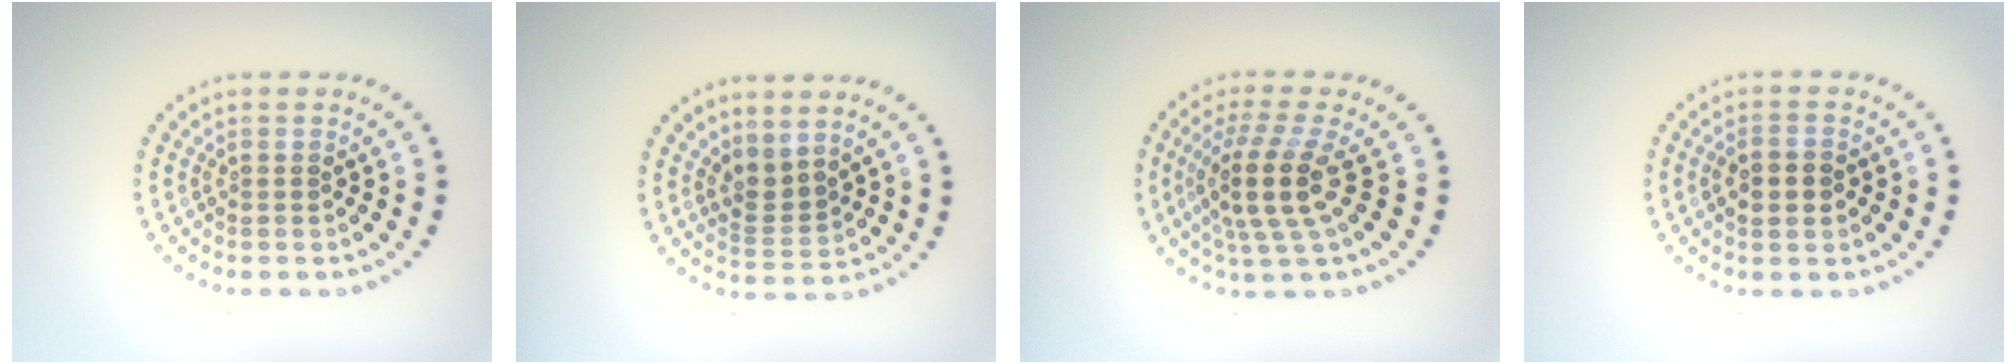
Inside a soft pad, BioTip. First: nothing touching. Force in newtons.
{"total": 2.3, "press": 1.5, "slide": 1.7}
{"total": 4.6, "press": 3.5, "slide": 2.9}
{"total": 2.3, "press": 2.3, "slide": 0.2}